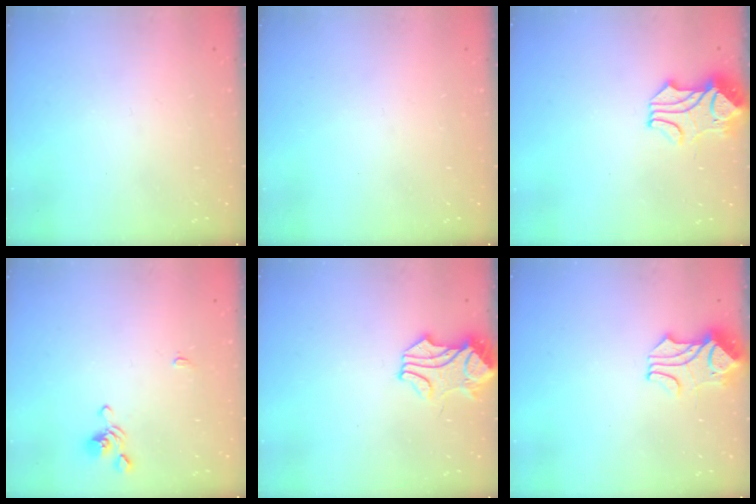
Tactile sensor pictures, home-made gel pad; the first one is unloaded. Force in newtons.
{"total": 0.0}
{"total": 2.5, "press": 2.2, "slide": 1.2}
{"total": 1.0, "press": 0.9, "slide": 0.5}
{"total": 1.8, "press": 1.7, "slide": 0.5}
{"total": 1.8, "press": 1.4, "slide": 1.2}